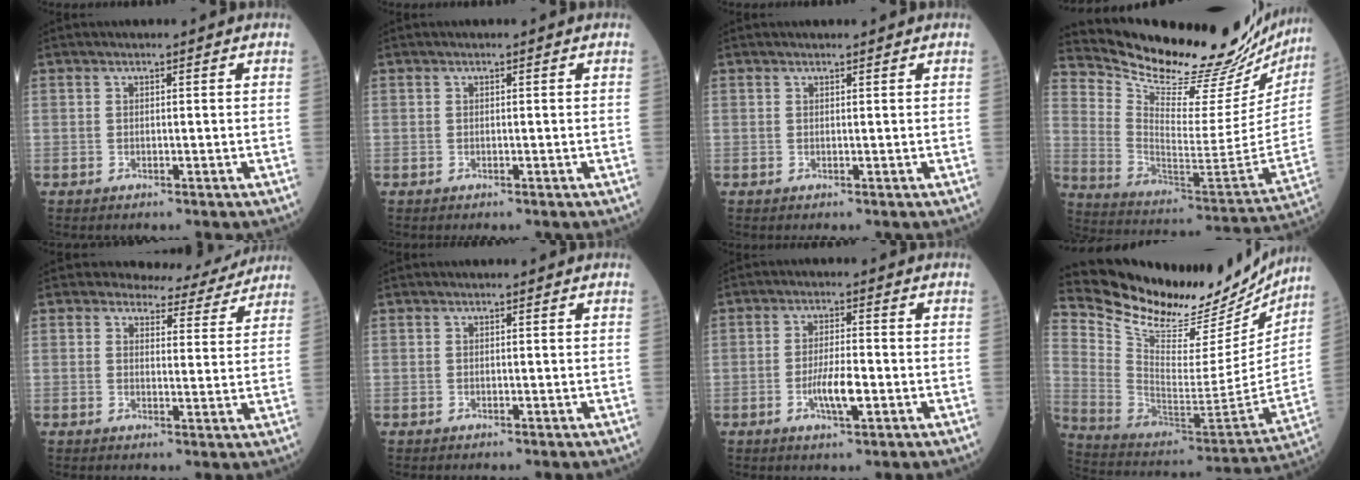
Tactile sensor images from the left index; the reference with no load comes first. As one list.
[{"total": 0.0}, {"total": 0.6, "force": [0.6, 0.1, 0.1], "torque": [-0.007, 0.001, 0.009]}, {"total": 30.4, "force": [28.0, 4.8, 10.9], "torque": [-0.187, -0.111, 0.380]}, {"total": 7.6, "force": [7.2, 2.4, 0.3], "torque": [0.007, -0.011, 0.072]}, {"total": 0.0}, {"total": 5.1, "force": [-1.6, 1.0, 4.7], "torque": [-0.093, -0.003, -0.029]}, {"total": 25.8, "force": [23.2, 7.0, 8.9], "torque": [-0.162, -0.050, 0.347]}]